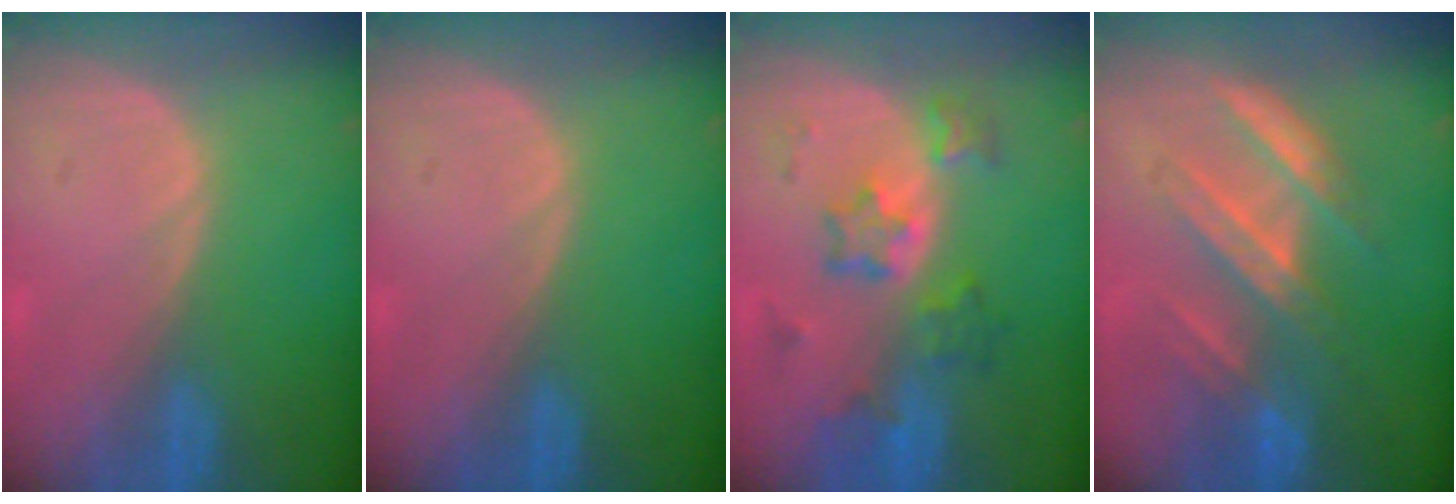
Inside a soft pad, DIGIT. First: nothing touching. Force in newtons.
{"total": 0.0}
{"total": 6.7, "press": 6.6, "slide": 1.1}
{"total": 7.0, "press": 7.0, "slide": 0.2}